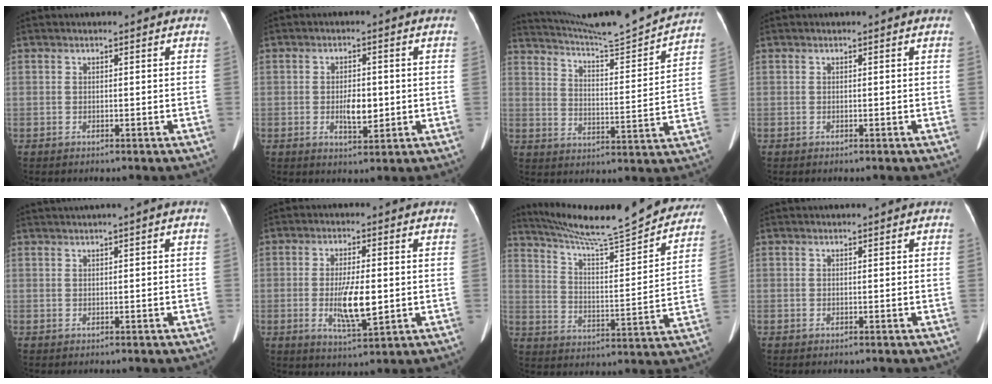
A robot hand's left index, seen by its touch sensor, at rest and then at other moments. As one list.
[{"total": 4.2, "force": [-0.6, 1.8, 3.7], "torque": [-0.064, -0.003, -0.005]}, {"total": 16.9, "force": [16.1, -1.4, 4.8], "torque": [-0.092, -0.039, 0.234]}, {"total": 0.0}, {"total": 1.9, "force": [1.0, -0.3, 1.6], "torque": [-0.036, 0.012, 0.025]}, {"total": 7.2, "force": [-0.9, 1.6, 7.0], "torque": [-0.132, -0.015, -0.014]}, {"total": 25.1, "force": [22.6, 2.4, 10.7], "torque": [-0.173, -0.035, 0.308]}, {"total": 1.1, "force": [1.0, 0.1, 0.4], "torque": [-0.003, 0.022, 0.016]}]